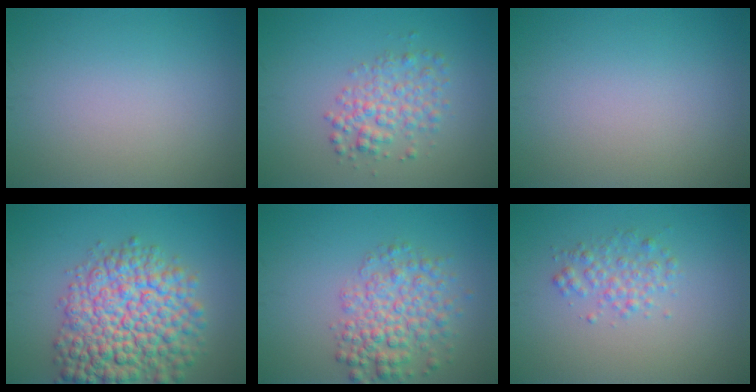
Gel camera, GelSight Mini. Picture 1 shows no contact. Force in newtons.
{"total": 3.2, "press": 3.2, "slide": 0.1}
{"total": 0.0}
{"total": 10.6, "press": 10.5, "slide": 0.4}
{"total": 5.0, "press": 5.0, "slide": 0.2}
{"total": 2.0, "press": 2.0, "slide": 0.0}